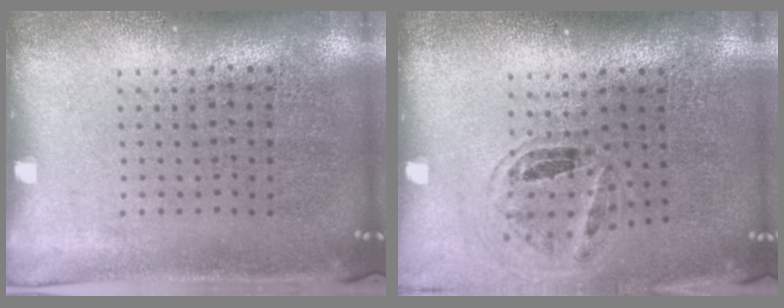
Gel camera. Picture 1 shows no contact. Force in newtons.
{"total": 0.9, "press": 0.9, "slide": 0.2}